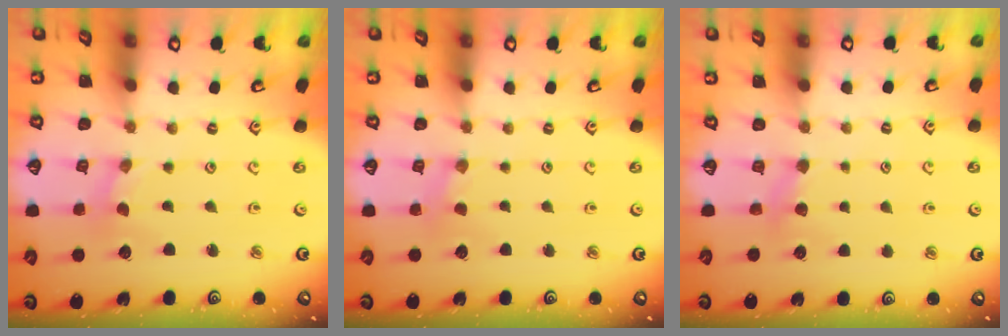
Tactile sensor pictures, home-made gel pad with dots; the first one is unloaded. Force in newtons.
{"total": 1.8, "press": 1.7, "slide": 0.4}
{"total": 3.8, "press": 3.8, "slide": 0.5}